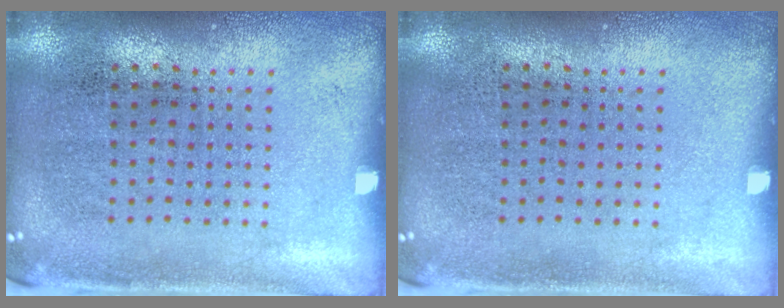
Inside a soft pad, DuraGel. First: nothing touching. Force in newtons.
{"total": 0.0}